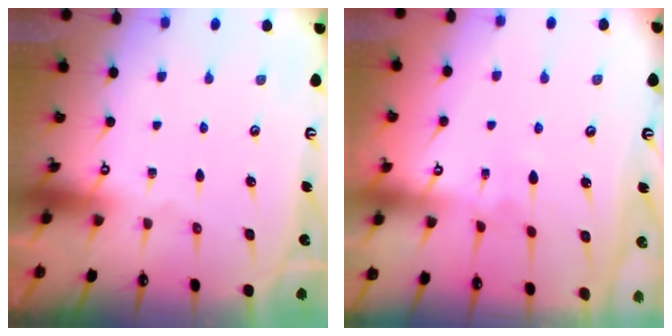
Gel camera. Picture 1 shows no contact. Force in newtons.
{"total": 3.7, "press": 3.7, "slide": 0.2}